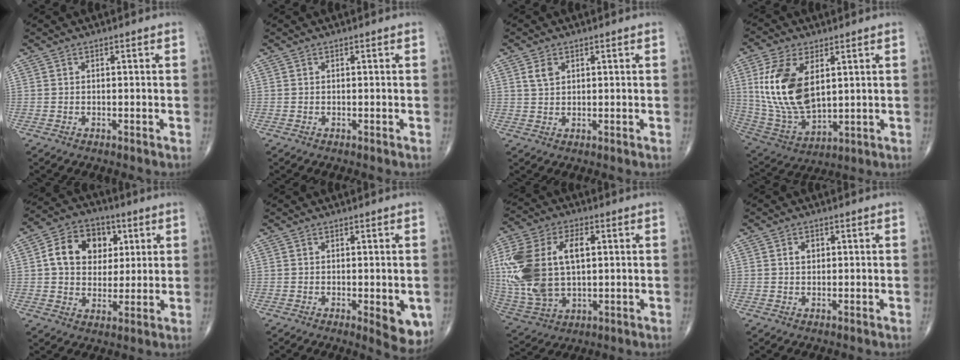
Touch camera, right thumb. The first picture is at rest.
{"total": 0.0}
{"total": 2.6, "force": [1.2, 1.7, 1.5], "torque": [-0.025, -0.001, 0.026]}
{"total": 17.0, "force": [4.2, 9.3, 13.6], "torque": [-0.268, -0.022, 0.095]}
{"total": 13.0, "force": [3.2, 10.0, 7.6], "torque": [-0.088, 0.004, 0.047]}
{"total": 6.6, "force": [-1.5, 2.4, 6.0], "torque": [-0.058, -0.014, -0.015]}
{"total": 22.4, "force": [3.0, 13.3, 17.8], "torque": [-0.391, -0.002, 0.060]}
{"total": 1.9, "force": [0.5, 1.4, 1.1], "torque": [-0.011, 0.002, 0.007]}